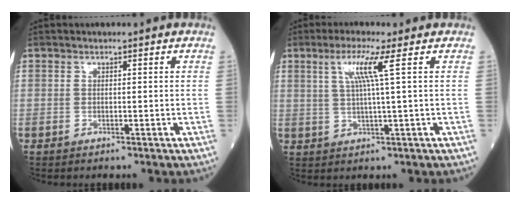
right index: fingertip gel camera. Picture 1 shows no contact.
{"total": 5.2, "force": [2.0, -1.0, 4.7], "torque": [-0.096, 0.003, 0.042]}